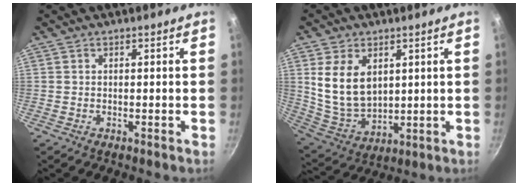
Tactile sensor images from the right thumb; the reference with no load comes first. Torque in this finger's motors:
{"motor_torque": [1.56, 1.60, 0.01, 0.03, 0.20]}